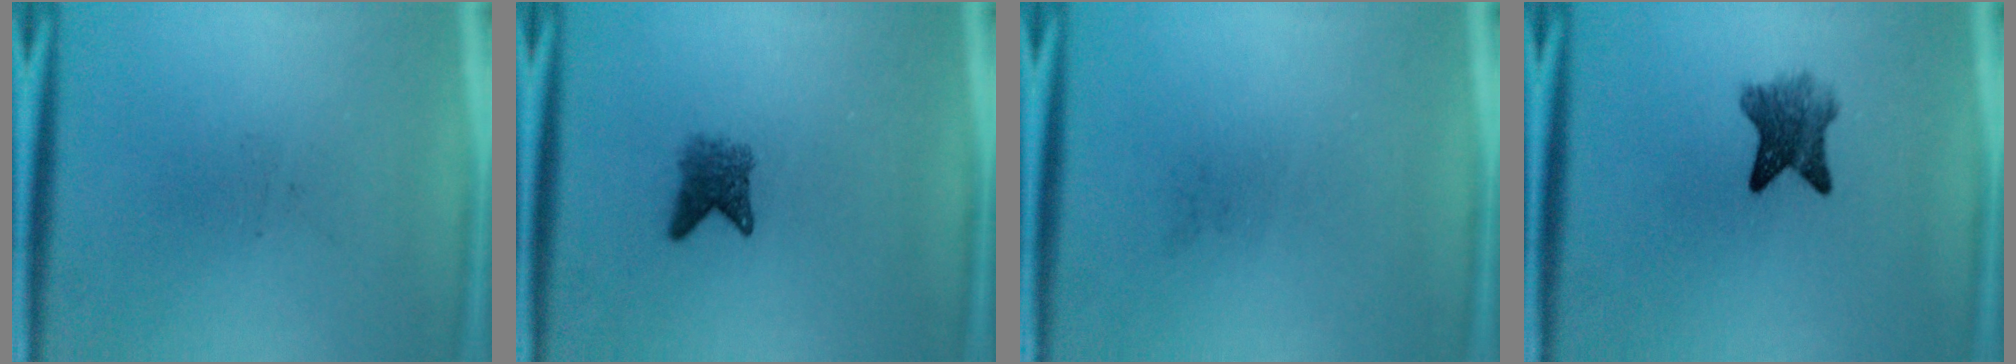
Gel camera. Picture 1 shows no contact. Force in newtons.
{"total": 2.8}
{"total": 0.0}
{"total": 5.2}